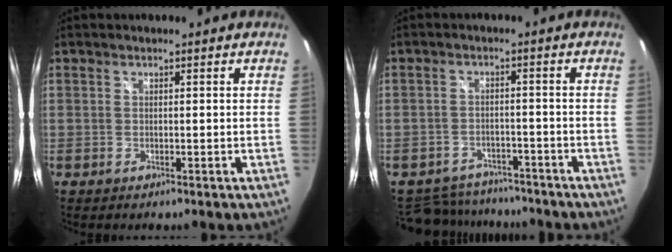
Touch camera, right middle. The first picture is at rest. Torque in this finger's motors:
{"motor_torque": [-0.31, -0.77, 0.01, -0.01]}